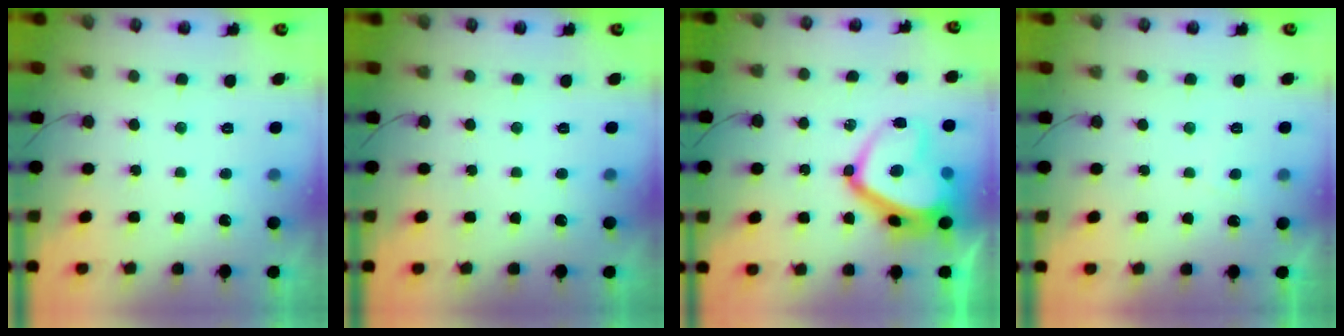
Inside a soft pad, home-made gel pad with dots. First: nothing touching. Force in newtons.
{"total": 0.0}
{"total": 16.1, "press": 16.0, "slide": 1.7}
{"total": 2.0, "press": 2.0, "slide": 0.6}